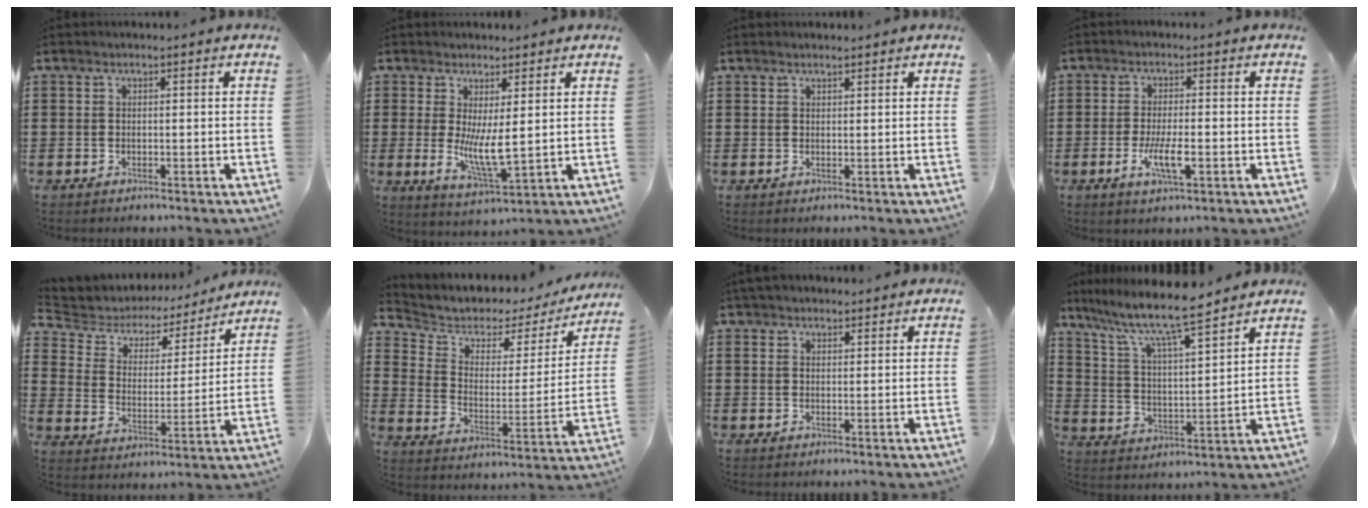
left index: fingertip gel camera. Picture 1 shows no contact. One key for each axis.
{"total": 6.7, "fx": 1.3, "fy": 1.8, "fz": 6.3, "tx": -0.124, "ty": -0.018, "tz": 0.021}
{"total": 1.1, "fx": 1.0, "fy": 0.1, "fz": 0.1, "tx": -0.003, "ty": 0.001, "tz": 0.020}
{"total": 5.4, "fx": -1.7, "fy": 1.3, "fz": 4.9, "tx": -0.100, "ty": -0.009, "tz": -0.031}
{"total": 4.5, "fx": 3.7, "fy": 2.2, "fz": 1.1, "tx": -0.046, "ty": -0.024, "tz": 0.055}
{"total": 4.2, "fx": 3.1, "fy": 2.6, "fz": 1.2, "tx": -0.052, "ty": -0.022, "tz": 0.047}
{"total": 2.5, "fx": 2.1, "fy": 1.1, "fz": 0.8, "tx": -0.022, "ty": 0.006, "tz": 0.040}
{"total": 9.1, "fx": 7.6, "fy": 0.7, "fz": 5.0, "tx": -0.125, "ty": -0.040, "tz": 0.125}